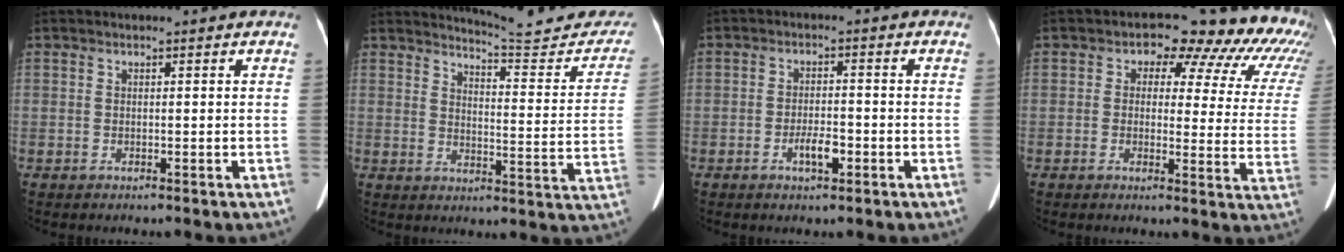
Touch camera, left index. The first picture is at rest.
{"total": 15.9, "force": [15.4, 1.7, 3.5], "torque": [-0.027, -0.077, 0.172]}
{"total": 3.5, "force": [-1.7, 1.2, 2.9], "torque": [-0.057, 0.002, -0.027]}
{"total": 17.4, "force": [14.1, 7.3, 7.1], "torque": [-0.048, -0.021, 0.126]}